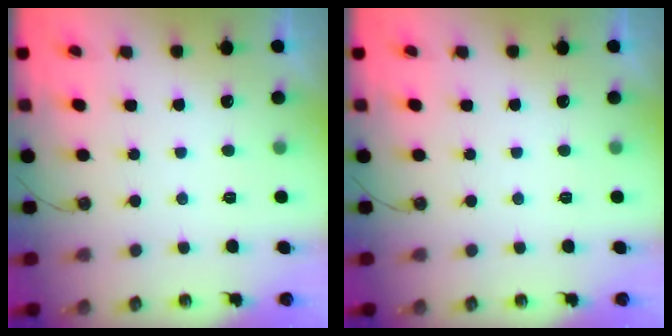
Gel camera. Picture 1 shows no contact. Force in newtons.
{"total": 0.0}